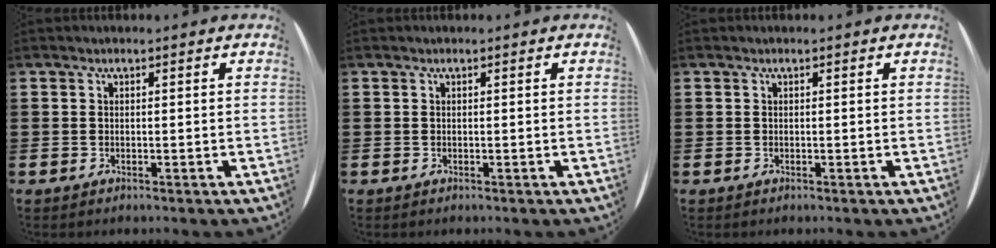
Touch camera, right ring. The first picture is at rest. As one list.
[{"total": 0.0}, {"total": 0.0}]